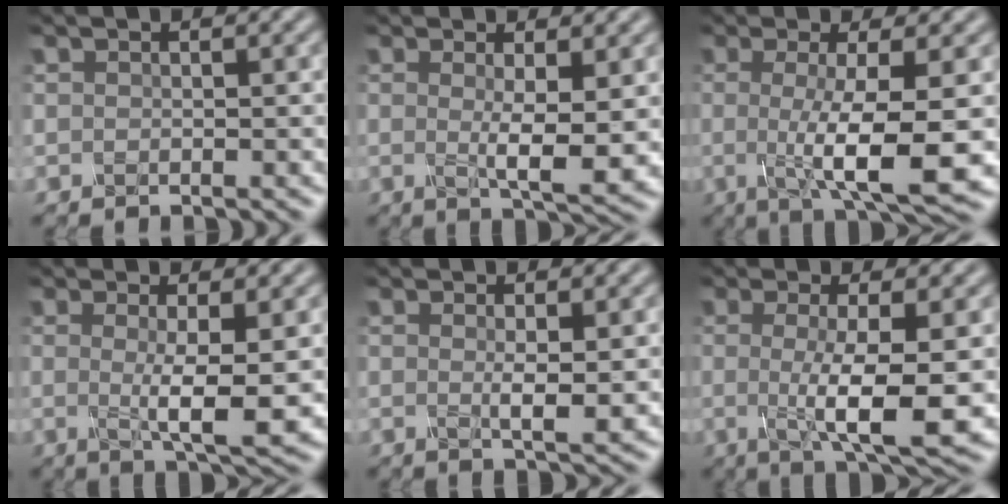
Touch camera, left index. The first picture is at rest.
{"total": 4.2, "force": [0.2, 0.7, 4.1], "torque": [-0.066, -0.012, 0.006]}
{"total": 8.0, "force": [-1.0, 1.7, 7.8], "torque": [-0.119, -0.010, -0.017]}
{"total": 4.7, "force": [-0.1, 0.8, 4.6], "torque": [-0.077, -0.010, -0.001]}
{"total": 2.2, "force": [0.1, 0.3, 2.2], "torque": [-0.039, -0.008, 0.001]}
{"total": 6.8, "force": [-0.6, 1.4, 6.6], "torque": [-0.105, -0.010, -0.010]}